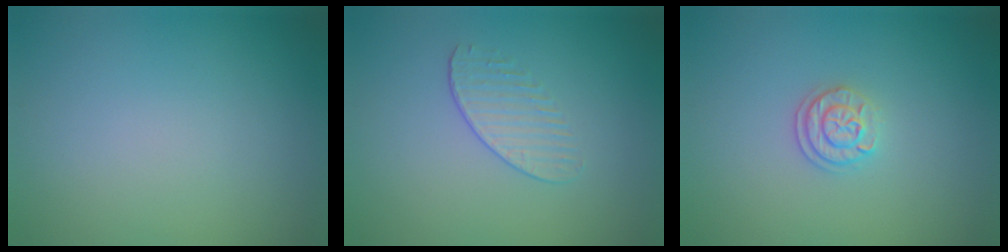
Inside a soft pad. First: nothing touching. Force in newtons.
{"total": 1.3, "press": 0.7, "slide": 1.1}
{"total": 2.0, "press": 1.9, "slide": 0.8}